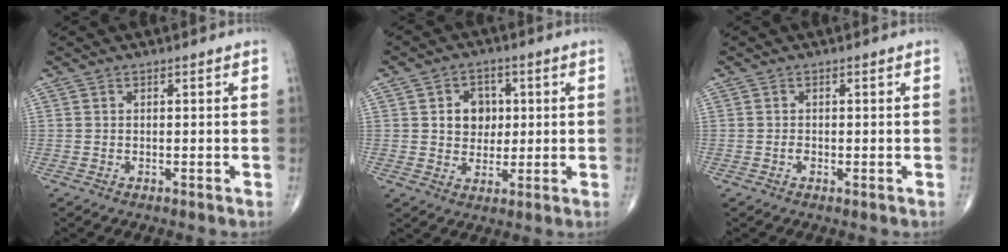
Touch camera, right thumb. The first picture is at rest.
{"total": 7.8, "force": [1.3, 6.6, 4.0], "torque": [-0.019, 0.000, 0.022]}
{"total": 0.9, "force": [-0.3, 0.6, 0.6], "torque": [-0.012, 0.000, -0.005]}